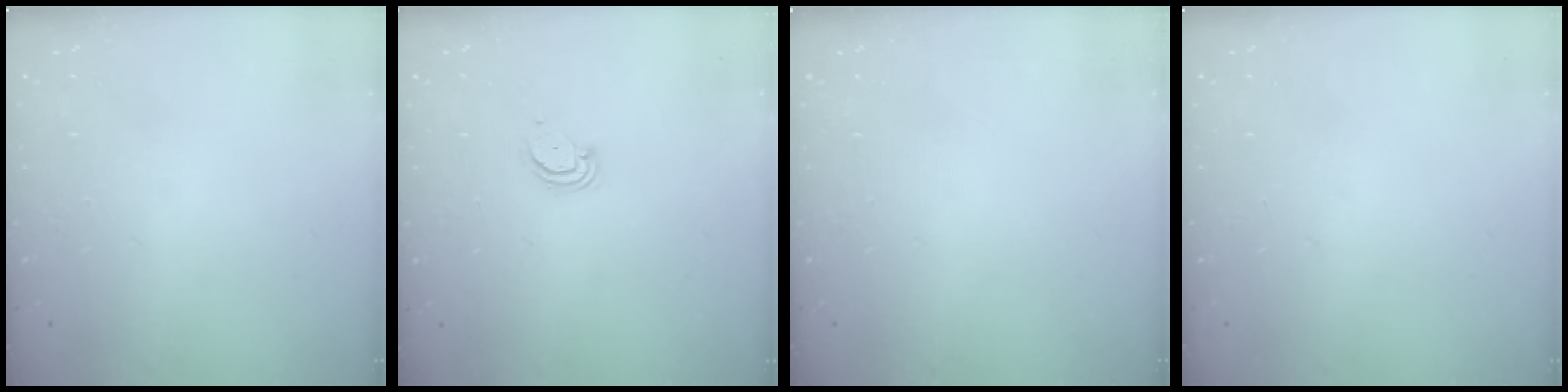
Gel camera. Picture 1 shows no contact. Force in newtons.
{"total": 3.0, "press": 3.0, "slide": 0.2}
{"total": 0.0}
{"total": 0.0}